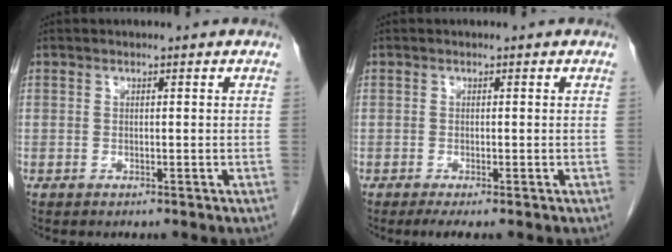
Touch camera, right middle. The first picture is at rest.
{"total": 1.9, "force": [-1.2, 0.2, 1.4], "torque": [-0.025, -0.007, -0.021]}